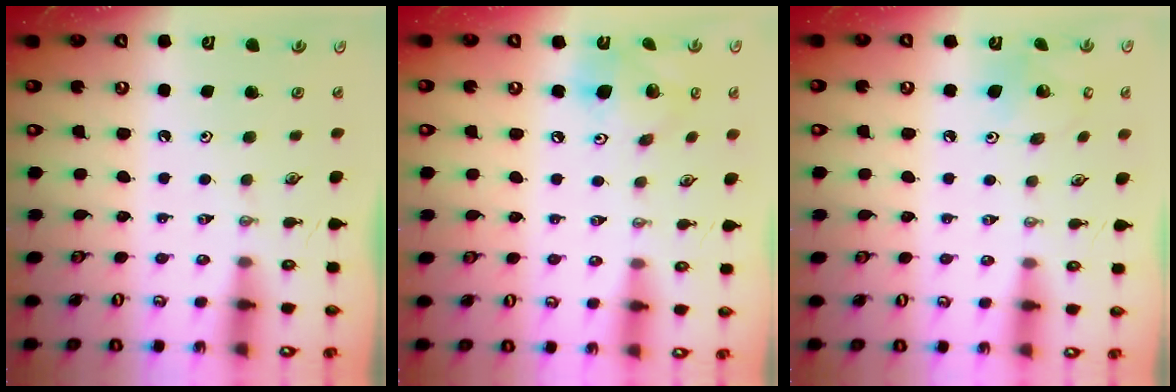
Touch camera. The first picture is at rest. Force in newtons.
{"total": 13.6, "press": 13.3, "slide": 3.0}
{"total": 7.1, "press": 7.1, "slide": 0.2}